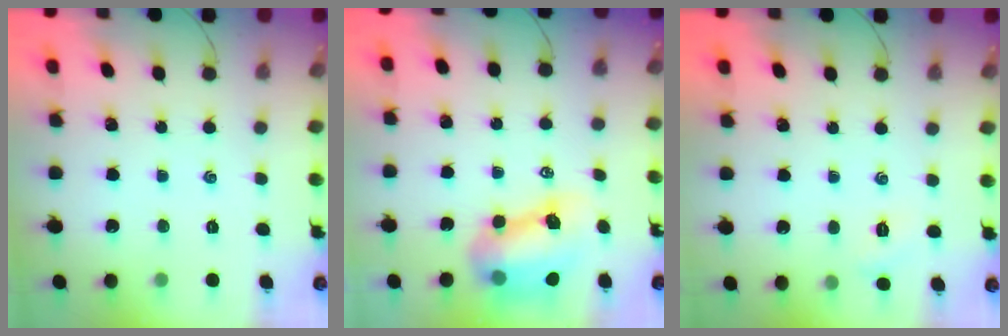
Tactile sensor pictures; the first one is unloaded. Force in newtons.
{"total": 10.5, "press": 10.1, "slide": 2.9}
{"total": 2.8, "press": 2.7, "slide": 0.8}